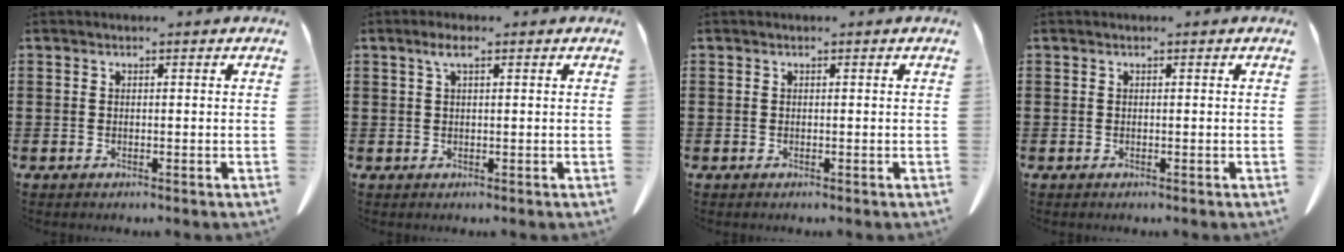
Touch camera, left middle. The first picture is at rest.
{"total": 2.3, "force": [1.0, 0.6, 2.0], "torque": [-0.041, 0.006, 0.015]}
{"total": 0.0}
{"total": 0.0}